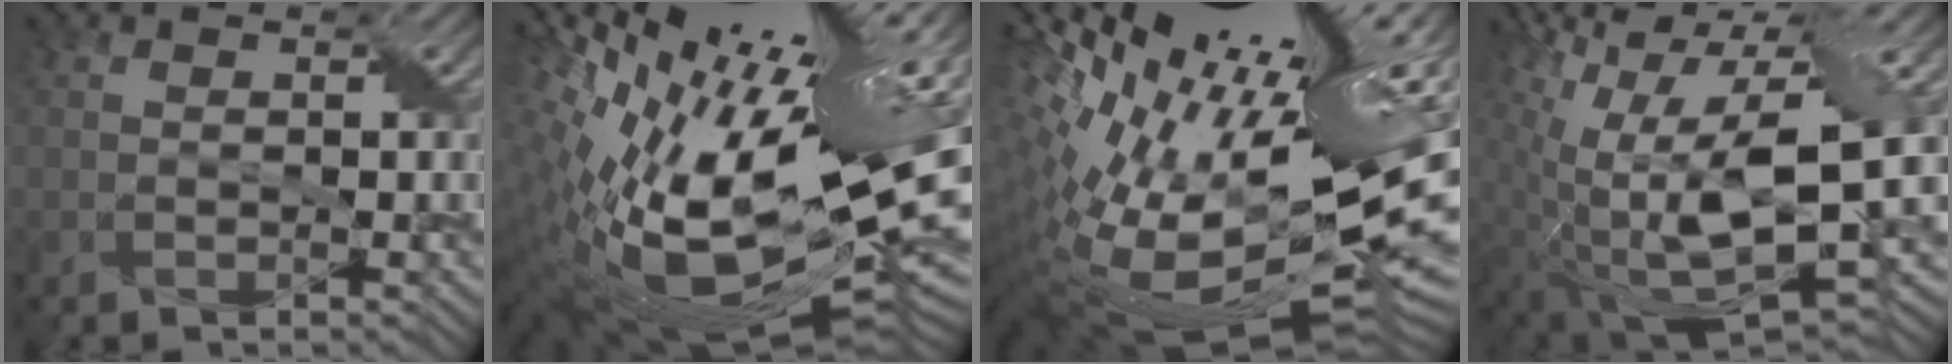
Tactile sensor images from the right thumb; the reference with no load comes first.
{"total": 21.4, "force": [1.9, 10.2, 18.7], "torque": [-0.345, -0.003, 0.057]}
{"total": 19.7, "force": [2.9, 9.3, 17.1], "torque": [-0.300, -0.007, 0.074]}
{"total": 14.8, "force": [3.5, 6.1, 13.0], "torque": [-0.270, -0.016, 0.072]}